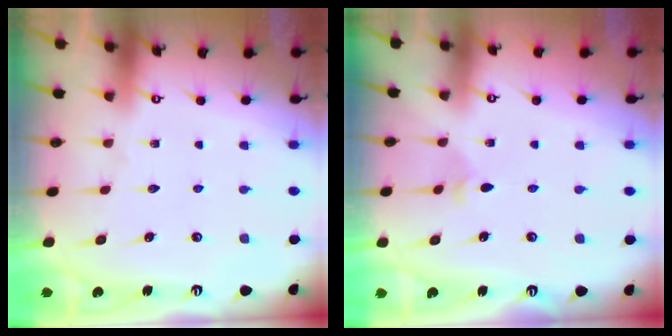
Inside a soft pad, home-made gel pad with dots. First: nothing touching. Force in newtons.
{"total": 2.5, "press": 2.5, "slide": 0.6}